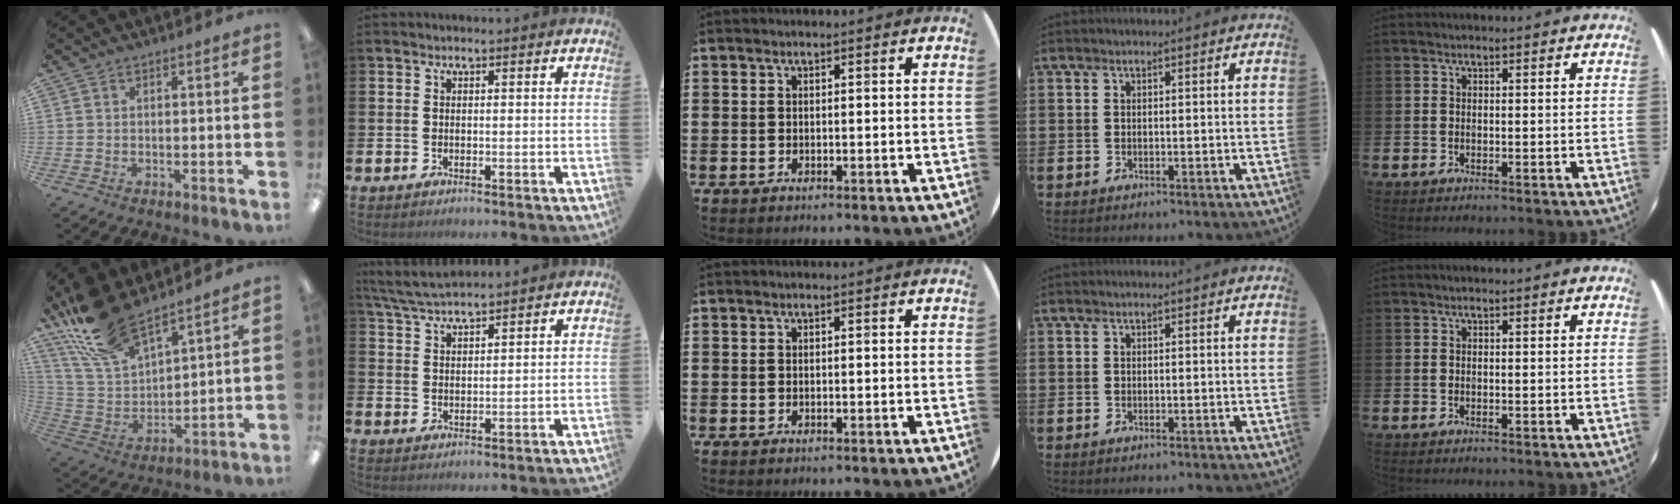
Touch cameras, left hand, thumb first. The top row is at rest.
{"thumb": {"total": 18.4, "force": [14.1, 7.6, 9.0], "torque": [-0.209, -0.068, 0.261]}, "index": {"total": 4.5, "force": [4.3, 0.4, 1.2], "torque": [-0.043, -0.016, 0.079]}}